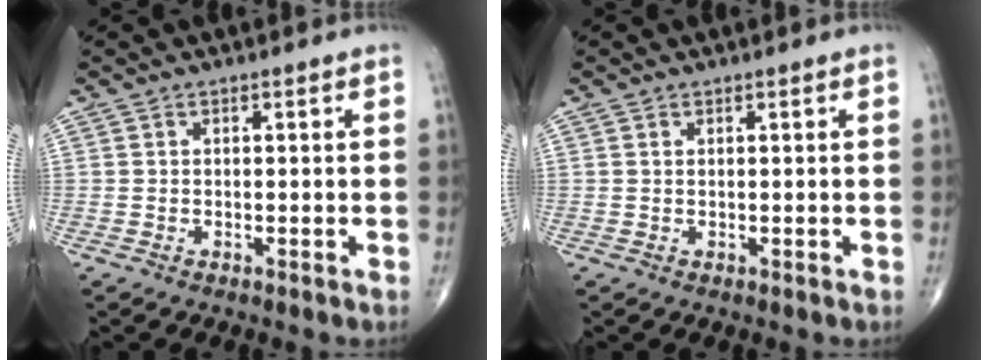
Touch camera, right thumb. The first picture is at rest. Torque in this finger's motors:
{"motor_torque": [0.29, 0.24, 0.09, 0.22, 0.01]}